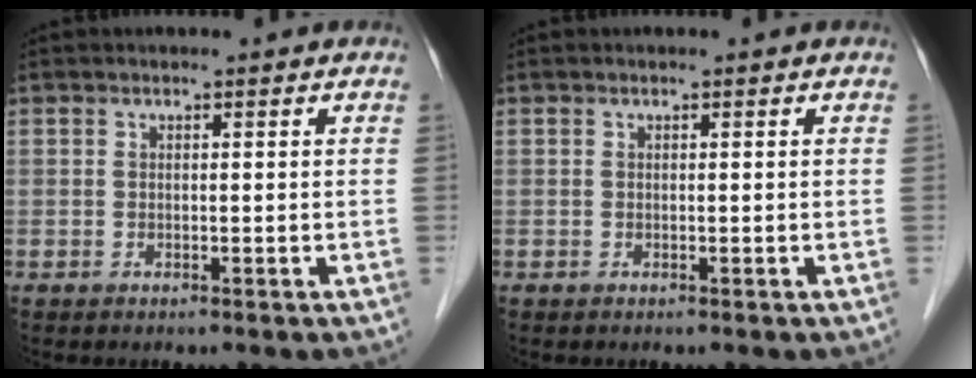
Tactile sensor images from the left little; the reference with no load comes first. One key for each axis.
{"total": 0.0}